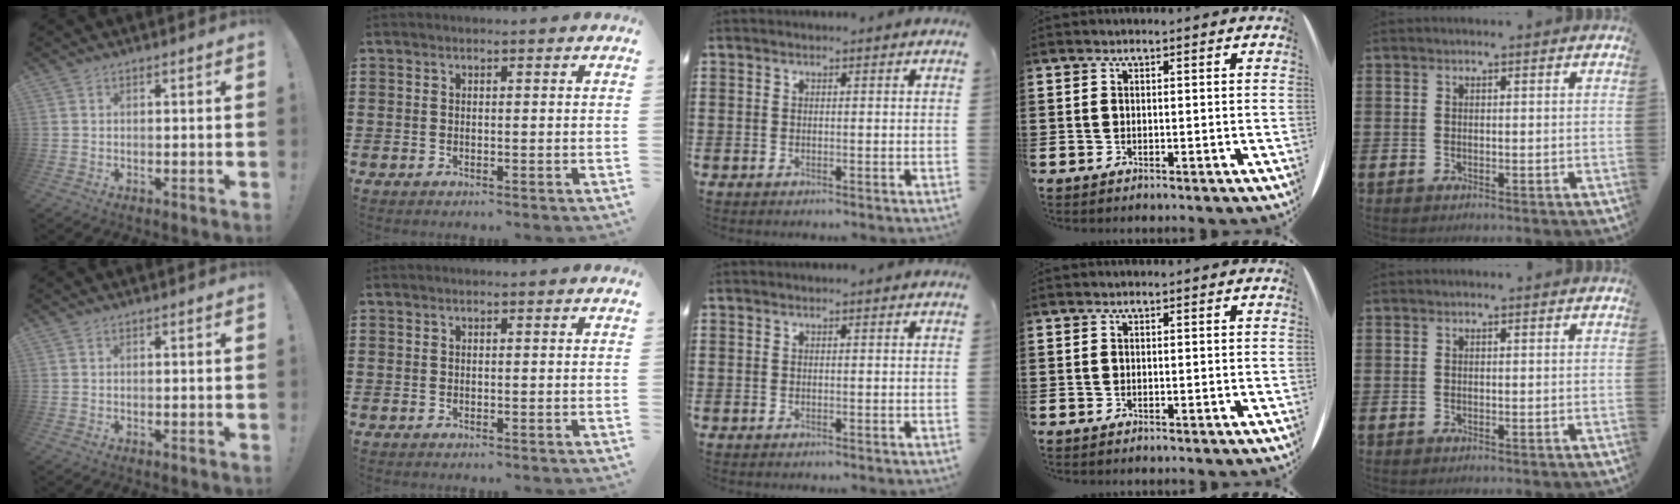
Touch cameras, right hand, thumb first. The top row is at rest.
{}